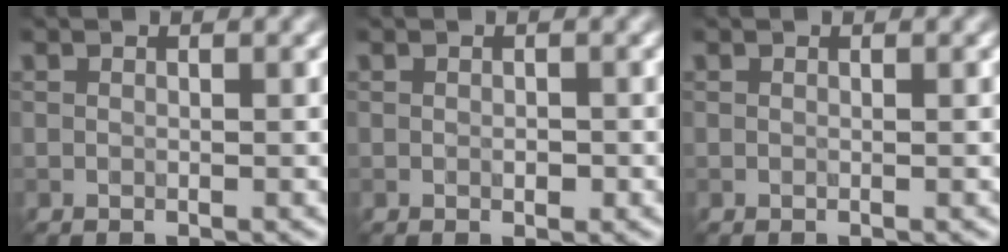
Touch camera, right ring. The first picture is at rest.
{"total": 0.8, "force": [-0.2, 0.5, 0.6], "torque": [-0.009, -0.002, -0.002]}
{"total": 0.0}